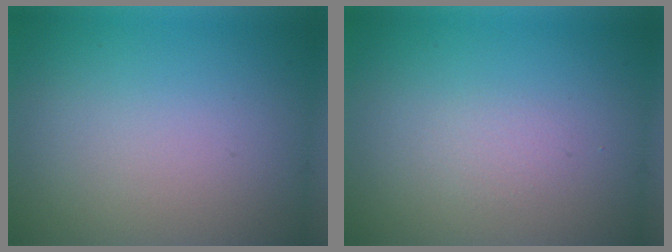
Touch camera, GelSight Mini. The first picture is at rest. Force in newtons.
{"total": 0.7, "press": 0.7, "slide": 0.0}